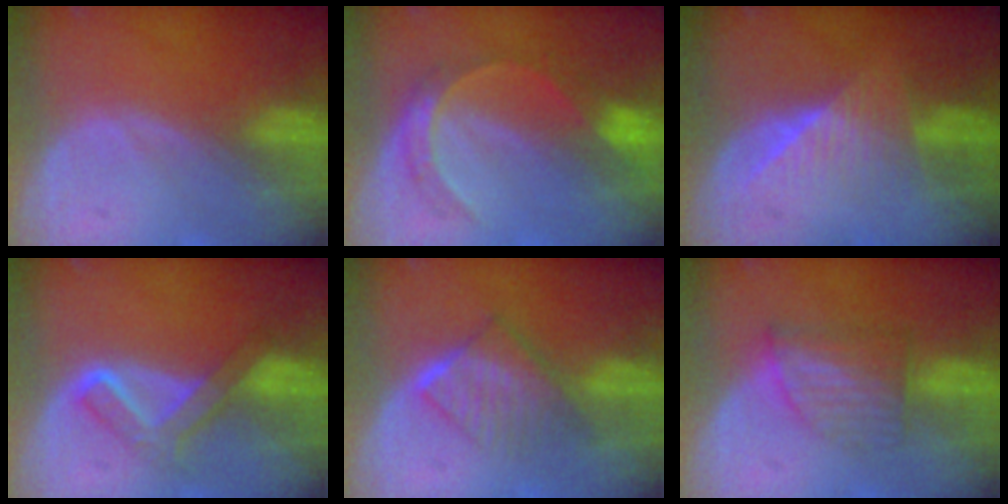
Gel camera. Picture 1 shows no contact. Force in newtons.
{"total": 6.4, "press": 5.5, "slide": 3.2}
{"total": 6.2, "press": 5.7, "slide": 2.6}
{"total": 5.4, "press": 5.4, "slide": 0.7}
{"total": 6.4, "press": 5.7, "slide": 2.9}
{"total": 6.2, "press": 5.5, "slide": 2.9}